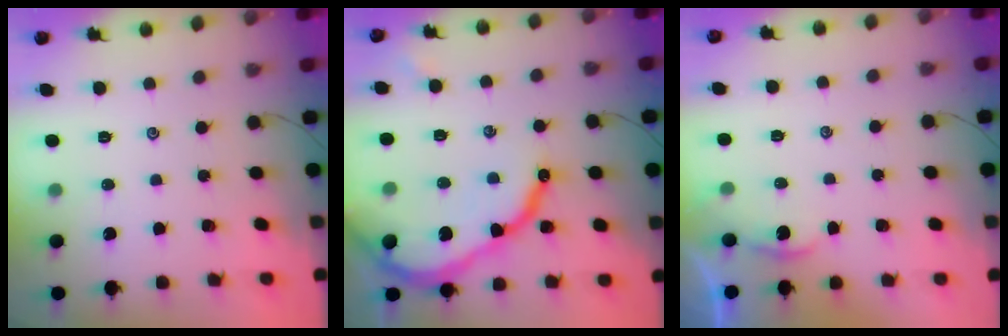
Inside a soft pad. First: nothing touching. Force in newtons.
{"total": 16.4, "press": 16.3, "slide": 1.4}
{"total": 1.2, "press": 1.2, "slide": 0.1}